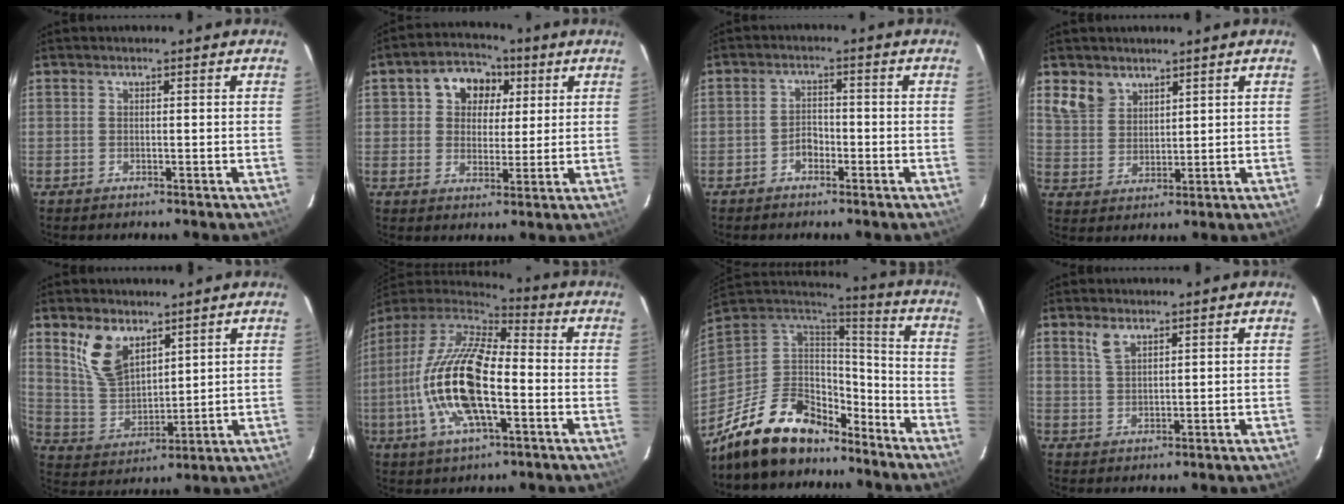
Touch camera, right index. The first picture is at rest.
{"total": 9.0, "force": [3.0, 7.2, 4.4], "torque": [-0.084, 0.028, 0.048]}
{"total": 2.7, "force": [-1.8, 1.8, 1.1], "torque": [-0.024, 0.008, -0.028]}
{"total": 5.7, "force": [3.9, 3.8, 1.8], "torque": [-0.037, 0.014, 0.084]}
{"total": 10.6, "force": [6.2, 5.9, 6.3], "torque": [-0.125, 0.009, 0.135]}
{"total": 20.2, "force": [-4.3, 7.7, 18.2], "torque": [-0.367, -0.011, -0.090]}
{"total": 21.0, "force": [-14.8, 10.8, 10.2], "torque": [-0.232, 0.008, -0.241]}
{"total": 3.2, "force": [2.1, 1.4, 2.0], "torque": [-0.039, 0.003, 0.043]}